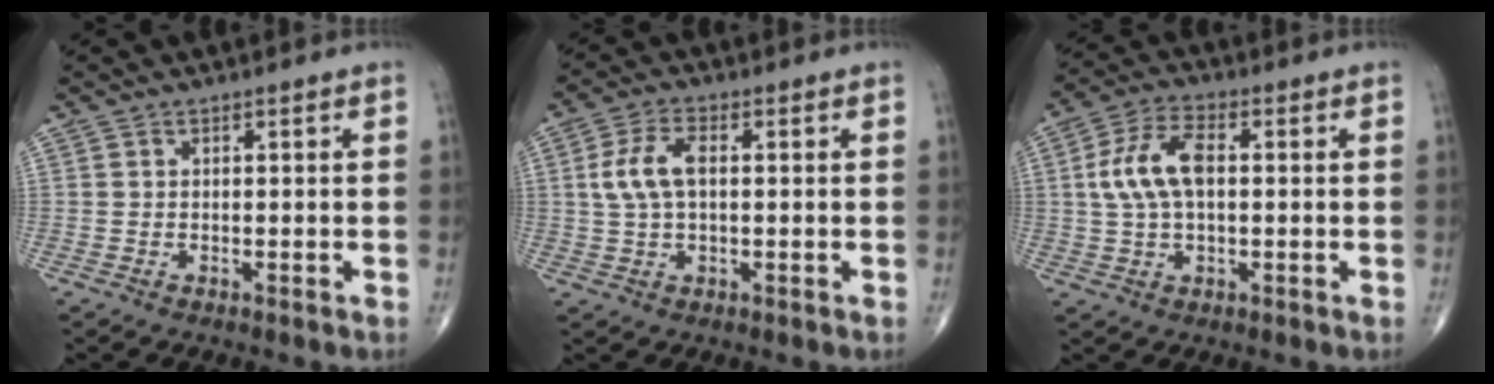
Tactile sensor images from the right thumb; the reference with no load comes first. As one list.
[{"total": 6.8, "force": [0.9, 3.5, 5.7], "torque": [-0.125, 0.012, 0.016]}, {"total": 9.7, "force": [1.0, 5.1, 8.1], "torque": [-0.165, 0.018, 0.017]}]